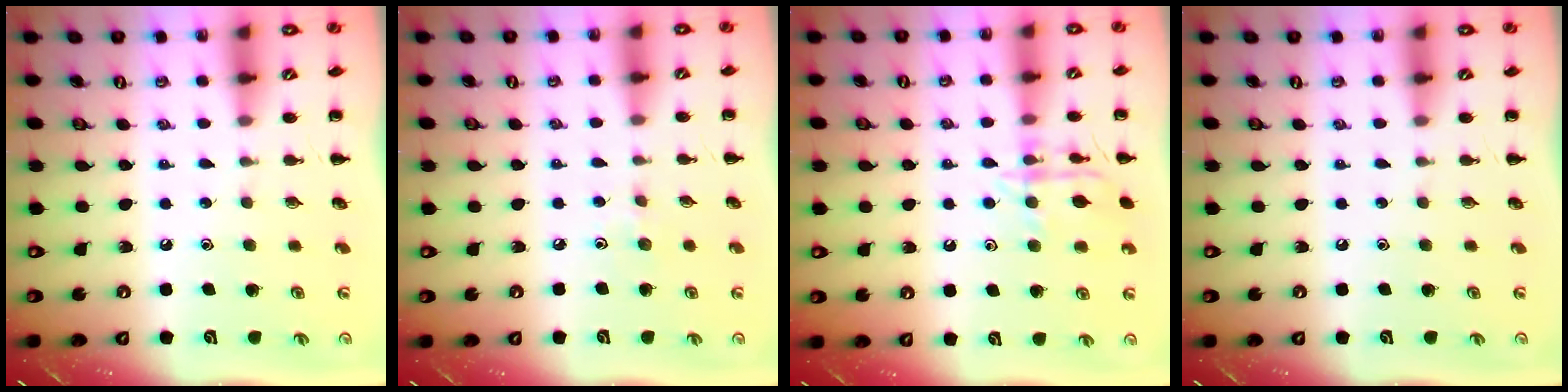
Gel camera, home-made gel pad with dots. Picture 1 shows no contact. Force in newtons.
{"total": 3.7, "press": 3.3, "slide": 1.6}
{"total": 13.0, "press": 13.0, "slide": 0.7}
{"total": 0.0}